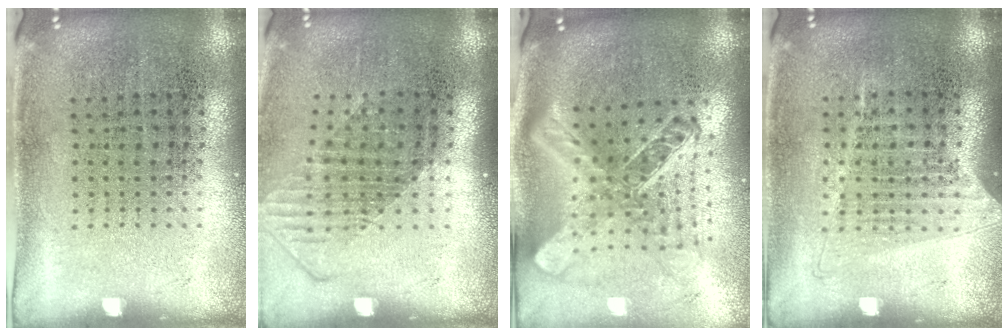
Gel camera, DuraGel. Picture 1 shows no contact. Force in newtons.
{"total": 1.4, "press": 1.1, "slide": 0.9}
{"total": 2.6, "press": 1.9, "slide": 1.7}
{"total": 1.0, "press": 0.9, "slide": 0.5}